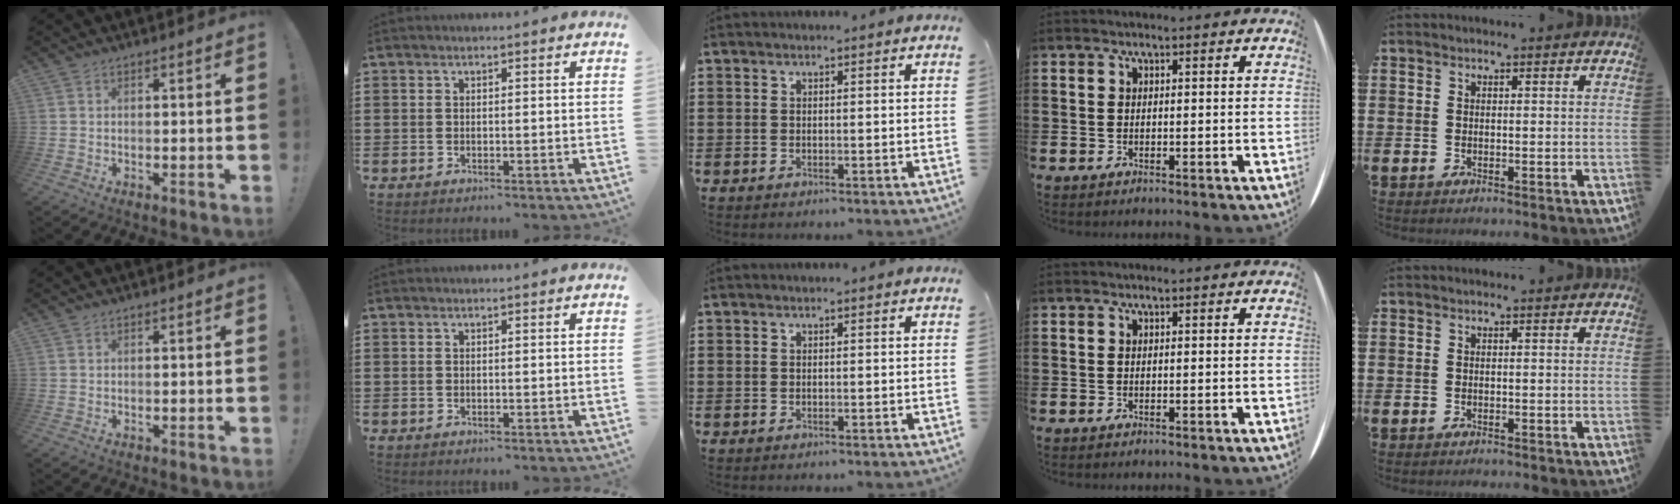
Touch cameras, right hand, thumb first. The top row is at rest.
{}